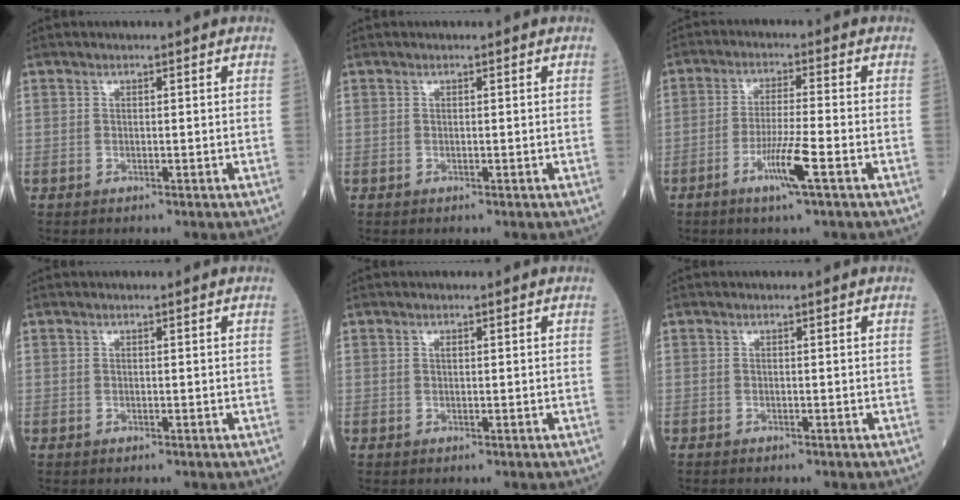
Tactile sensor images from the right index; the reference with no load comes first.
{"total": 0.0}
{"total": 6.3, "force": [-2.9, -0.5, 5.5], "torque": [-0.107, -0.012, -0.056]}
{"total": 0.0}
{"total": 0.9, "force": [0.3, 0.3, 0.8], "torque": [-0.015, 0.001, 0.003]}
{"total": 0.8, "force": [-0.7, 0.1, 0.3], "torque": [-0.005, -0.001, -0.012]}